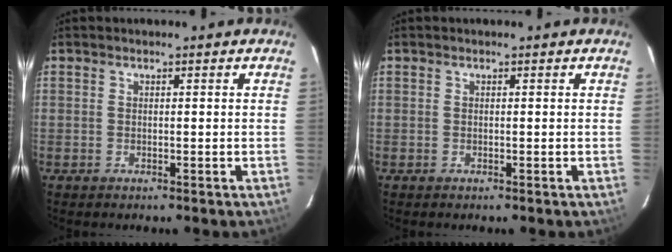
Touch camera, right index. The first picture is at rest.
{"total": 0.0}